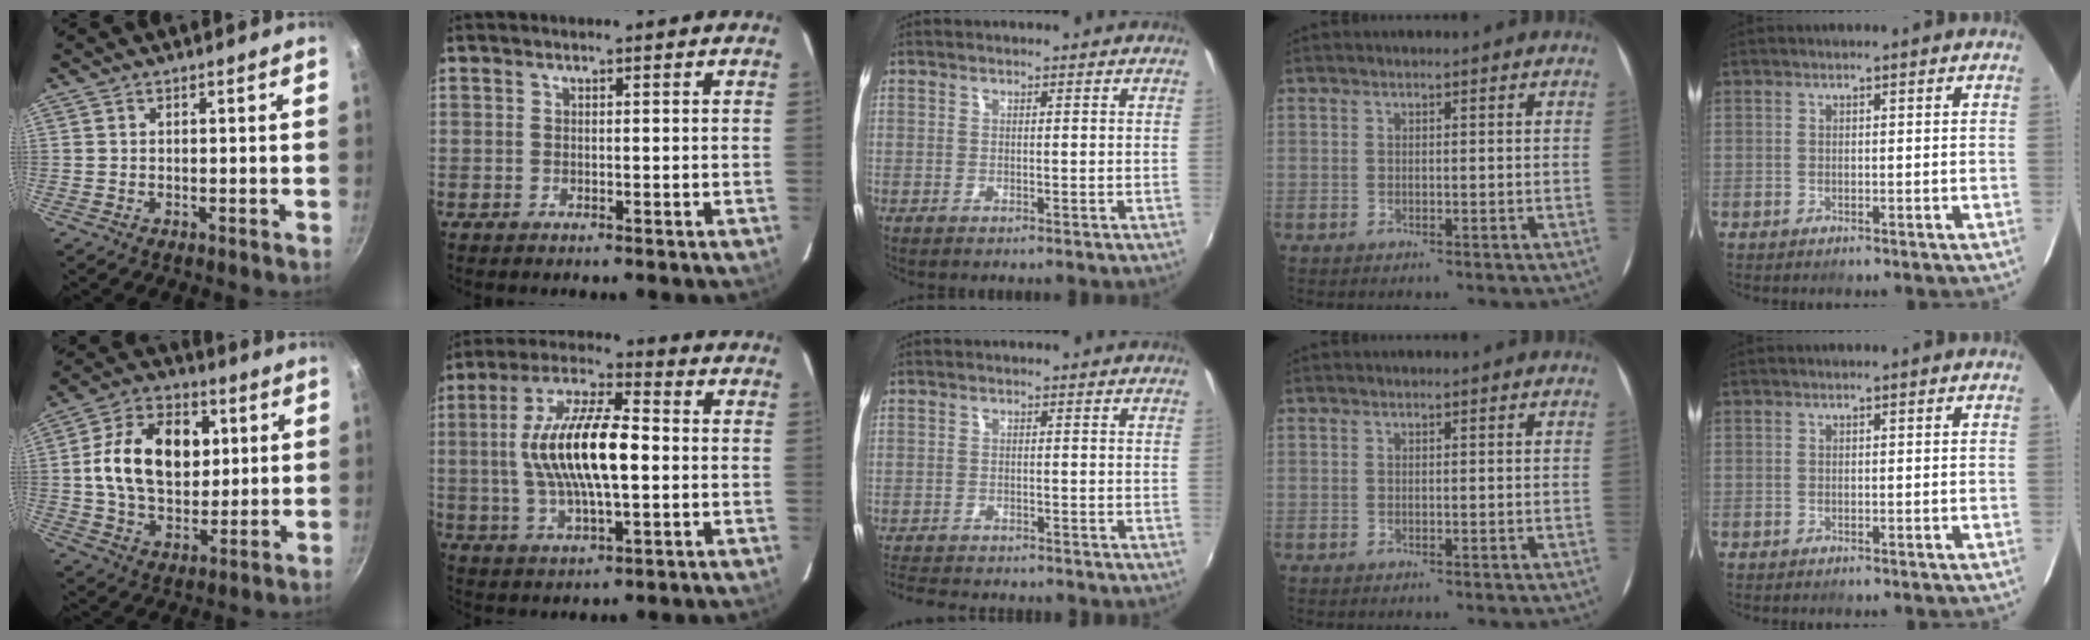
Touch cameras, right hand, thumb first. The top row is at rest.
{"thumb": {"total": 18.2, "force": [3.2, 12.4, 13.0], "torque": [-0.186, 0.008, 0.046]}, "index": {"total": 16.0, "force": [-0.1, 5.1, 15.2], "torque": [-0.295, 0.011, -0.003]}, "middle": {"total": 7.4, "force": [-6.8, 1.7, 2.2], "torque": [-0.065, -0.014, -0.108]}}